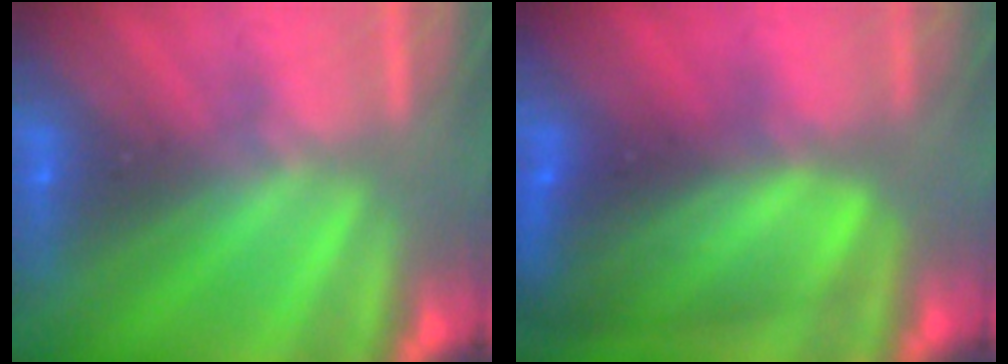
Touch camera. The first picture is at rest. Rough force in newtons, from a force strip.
{"total": 9.3}